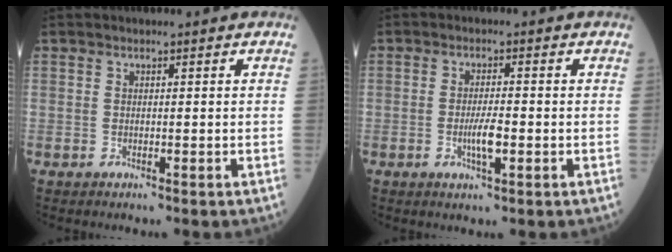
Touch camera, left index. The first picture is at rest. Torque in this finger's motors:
{"motor_torque": [0.59, 0.00, 0.11, 0.08]}